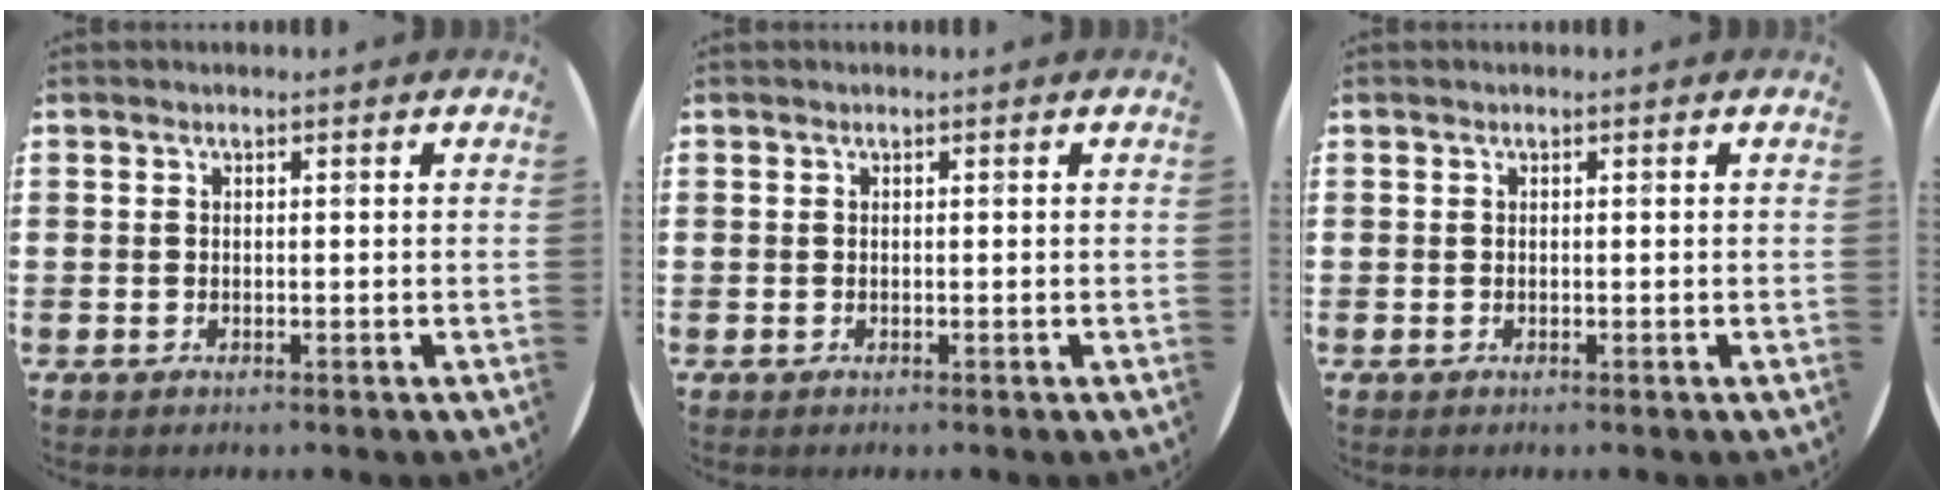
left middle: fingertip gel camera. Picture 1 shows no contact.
{"total": 0.0}
{"total": 0.0}